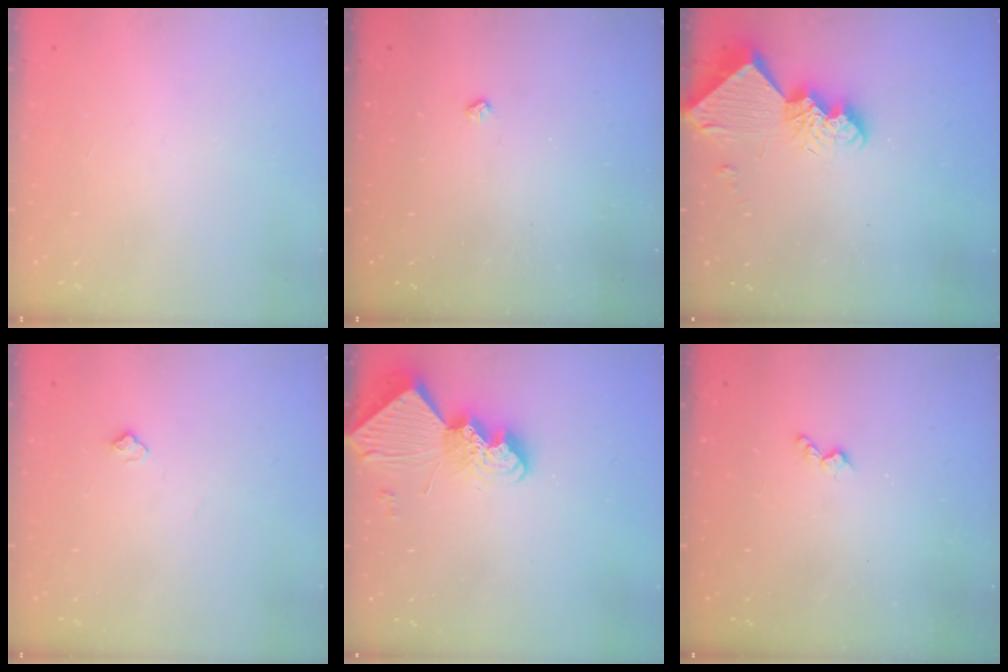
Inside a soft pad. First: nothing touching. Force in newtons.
{"total": 2.6, "press": 2.5, "slide": 0.5}
{"total": 11.2, "press": 11.1, "slide": 1.3}
{"total": 5.1, "press": 5.1, "slide": 0.5}
{"total": 9.1, "press": 9.1, "slide": 0.6}
{"total": 3.6, "press": 3.5, "slide": 0.6}